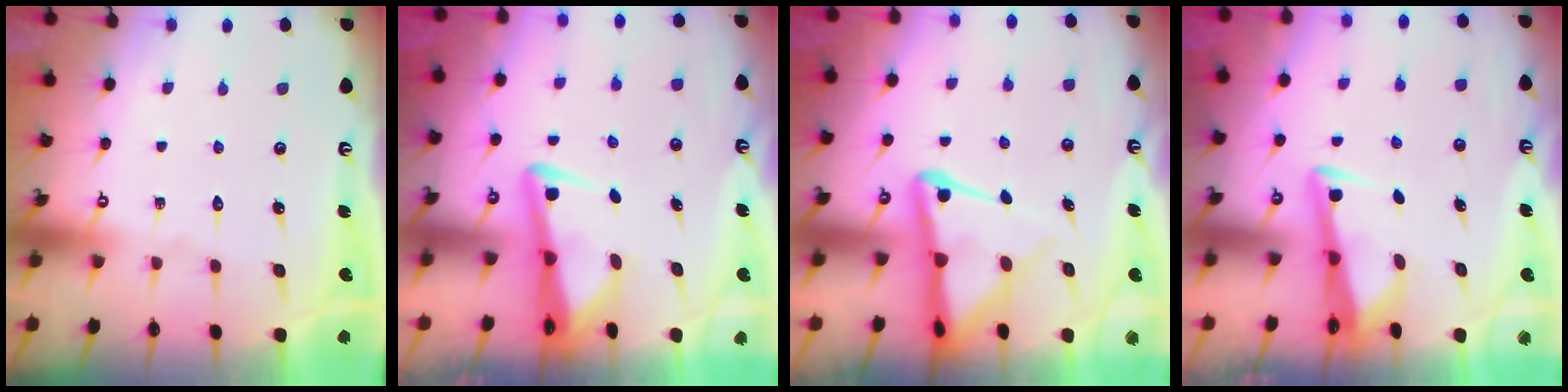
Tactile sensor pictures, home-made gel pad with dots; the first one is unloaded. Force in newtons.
{"total": 3.6, "press": 3.6, "slide": 0.6}
{"total": 8.3, "press": 8.3, "slide": 0.9}
{"total": 3.4, "press": 3.4, "slide": 0.5}